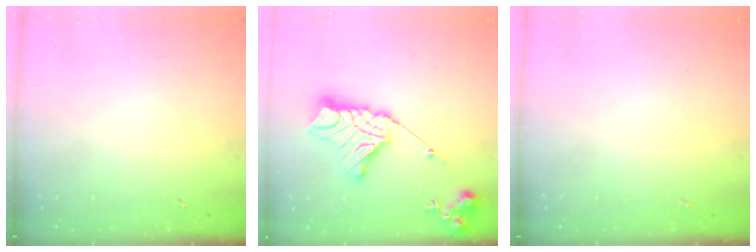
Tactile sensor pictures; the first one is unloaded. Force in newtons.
{"total": 19.1, "press": 19.0, "slide": 1.8}
{"total": 0.0}